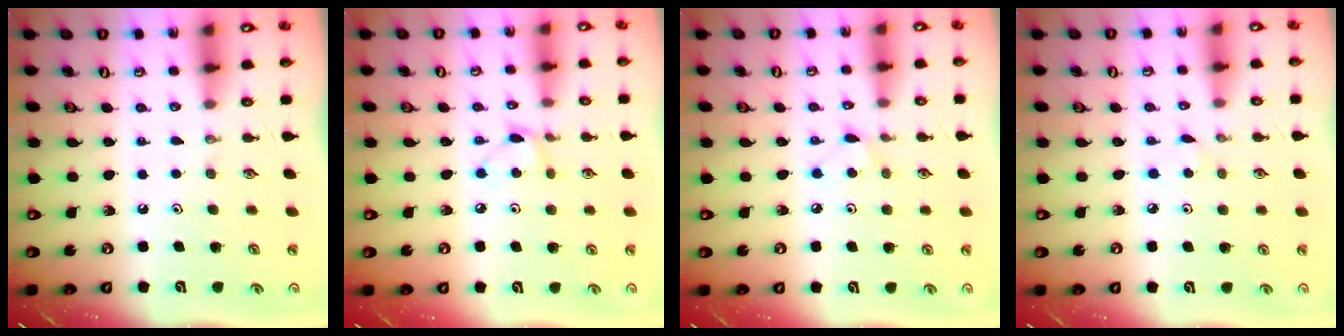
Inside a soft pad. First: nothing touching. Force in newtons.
{"total": 5.5, "press": 5.4, "slide": 0.8}
{"total": 3.8, "press": 3.8, "slide": 0.6}
{"total": 2.7, "press": 2.7, "slide": 0.3}